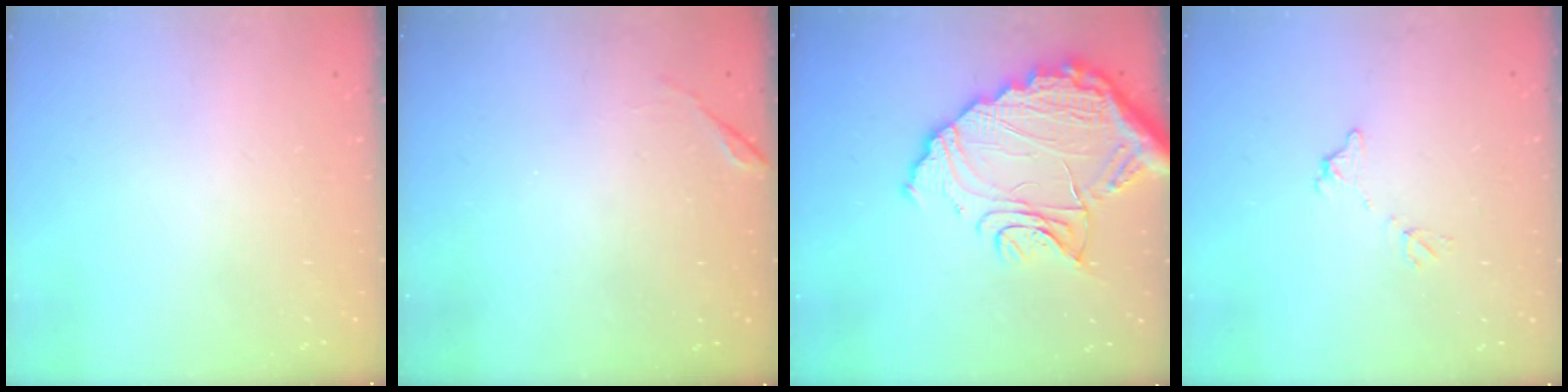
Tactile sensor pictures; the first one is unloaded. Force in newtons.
{"total": 5.1, "press": 5.1, "slide": 0.2}
{"total": 21.3, "press": 21.2, "slide": 1.7}
{"total": 6.2, "press": 6.2, "slide": 0.3}